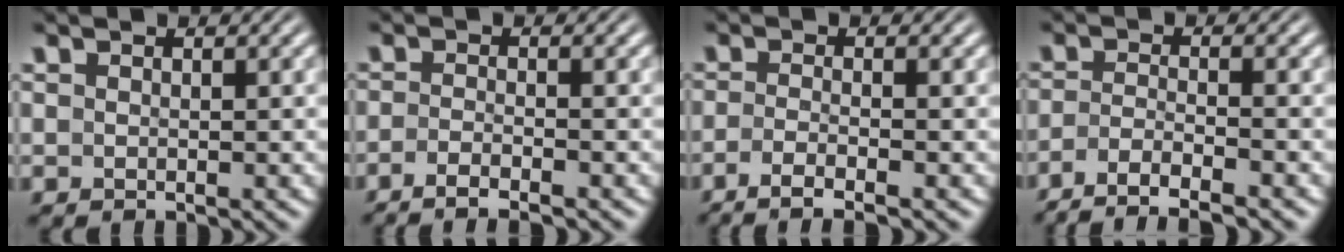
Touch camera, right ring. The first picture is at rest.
{"total": 3.5, "force": [-3.0, 0.4, 1.7], "torque": [-0.031, -0.008, -0.046]}
{"total": 4.4, "force": [-3.4, 0.7, 2.7], "torque": [-0.050, -0.015, -0.047]}
{"total": 7.1, "force": [-5.9, 2.5, 3.2], "torque": [-0.057, -0.028, -0.079]}